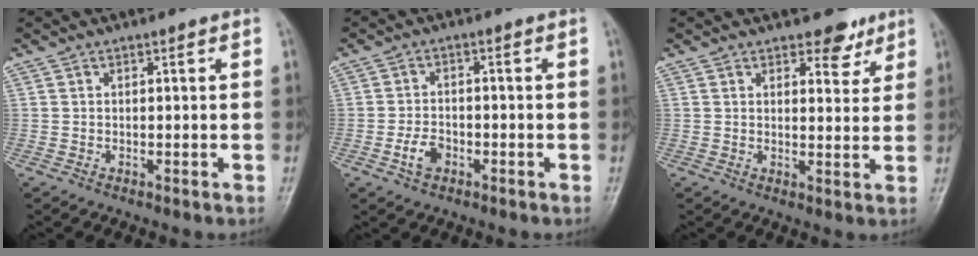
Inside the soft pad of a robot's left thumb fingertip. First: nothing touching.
{"total": 3.7, "force": [-1.7, 2.4, 2.3], "torque": [-0.036, 0.015, -0.032]}
{"total": 4.8, "force": [3.5, 2.4, 2.1], "torque": [0.001, -0.022, 0.049]}